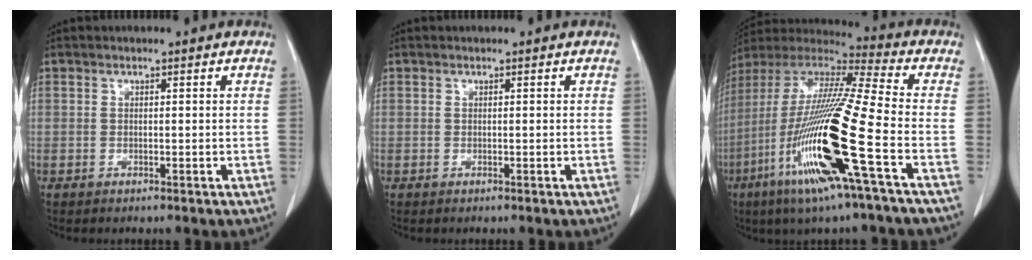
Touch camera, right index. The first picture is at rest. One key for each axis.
{"total": 0.0}
{"total": 22.3, "fx": -7.6, "fy": 0.1, "fz": 20.9, "tx": -0.446, "ty": -0.037, "tz": -0.153}